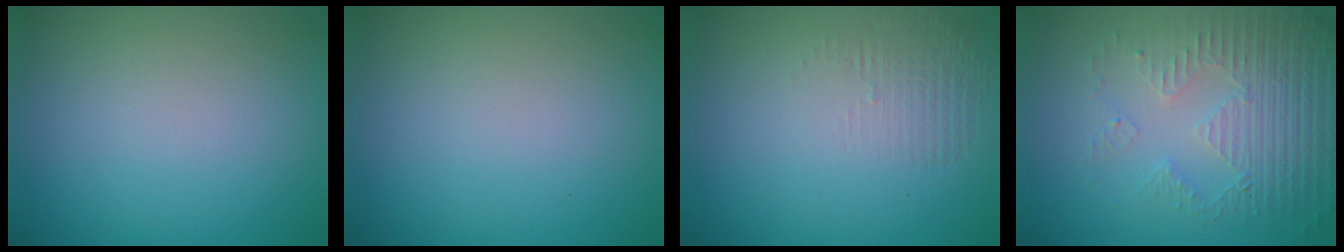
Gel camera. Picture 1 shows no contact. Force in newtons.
{"total": 0.0}
{"total": 1.2, "press": 0.1, "slide": 1.2}
{"total": 5.3, "press": 3.5, "slide": 4.1}